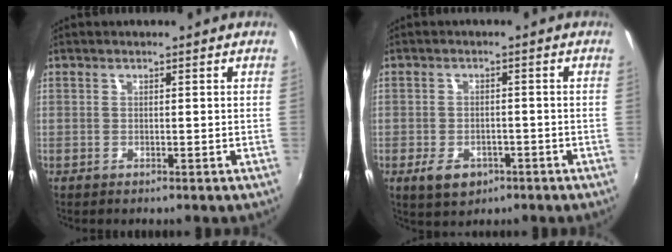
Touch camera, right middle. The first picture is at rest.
{"total": 5.6, "force": [-2.9, 3.5, 3.2], "torque": [-0.077, -0.008, -0.041]}